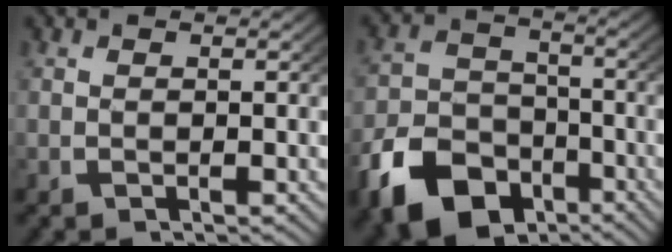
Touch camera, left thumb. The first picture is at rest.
{"total": 11.6, "force": [-6.8, 8.0, 5.1], "torque": [-0.084, -0.035, -0.105]}